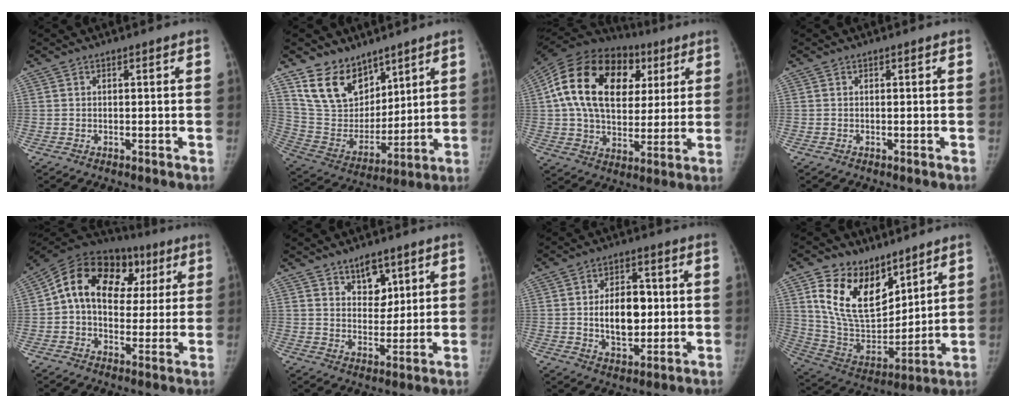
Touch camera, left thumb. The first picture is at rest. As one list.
[{"total": 15.4, "force": [10.6, 9.5, 5.8], "torque": [-0.067, -0.063, 0.219]}, {"total": 26.2, "force": [7.3, 17.4, 18.1], "torque": [-0.315, 0.029, 0.119]}, {"total": 0.0}, {"total": 20.0, "force": [4.9, 14.0, 13.4], "torque": [-0.193, 0.041, 0.068]}, {"total": 6.7, "force": [3.9, 4.2, 3.4], "torque": [-0.021, -0.028, 0.068]}, {"total": 10.8, "force": [0.1, 6.9, 8.3], "torque": [-0.099, 0.004, 0.007]}, {"total": 18.3, "force": [10.1, 11.2, 10.4], "torque": [-0.141, -0.059, 0.205]}]